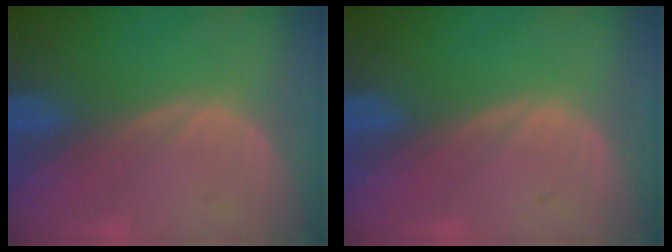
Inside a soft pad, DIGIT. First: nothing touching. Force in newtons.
{"total": 0.0}